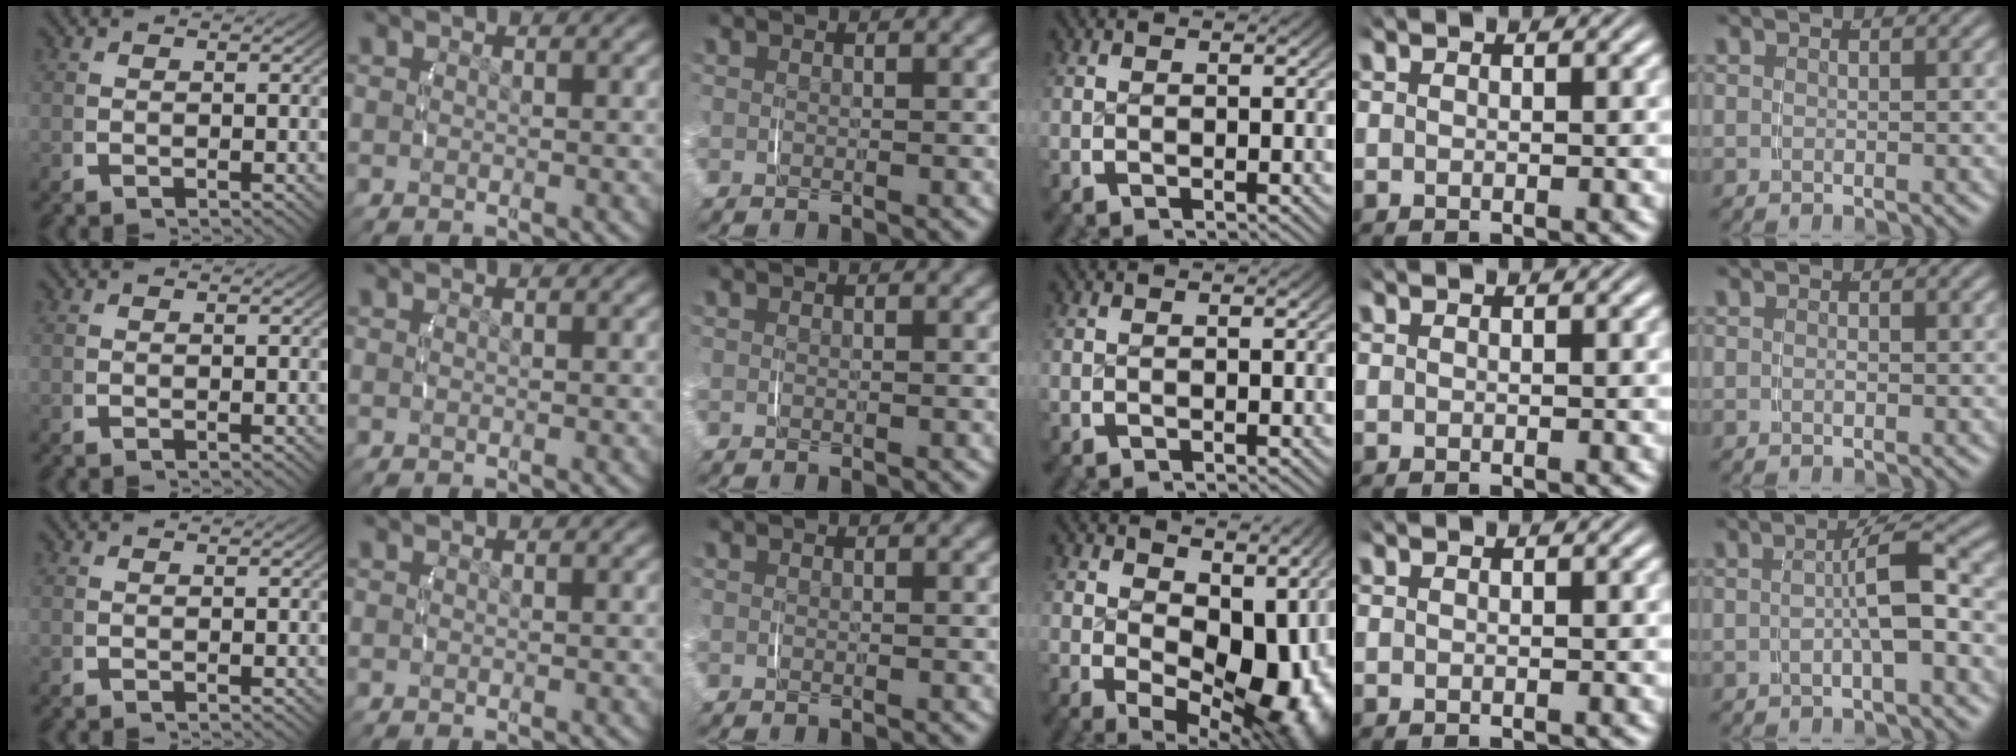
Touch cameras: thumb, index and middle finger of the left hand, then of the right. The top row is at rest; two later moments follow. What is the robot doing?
{"motion": "lift_and_place", "object": "phone"}